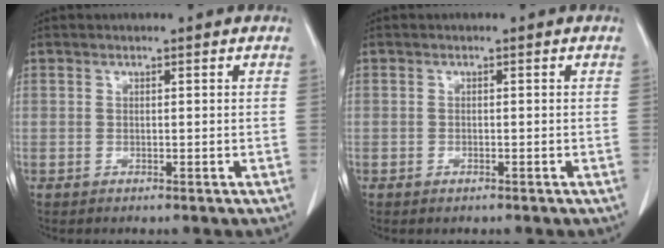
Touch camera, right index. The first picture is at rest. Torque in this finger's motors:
{"motor_torque": [0.10, -0.02, 0.00, 0.00]}